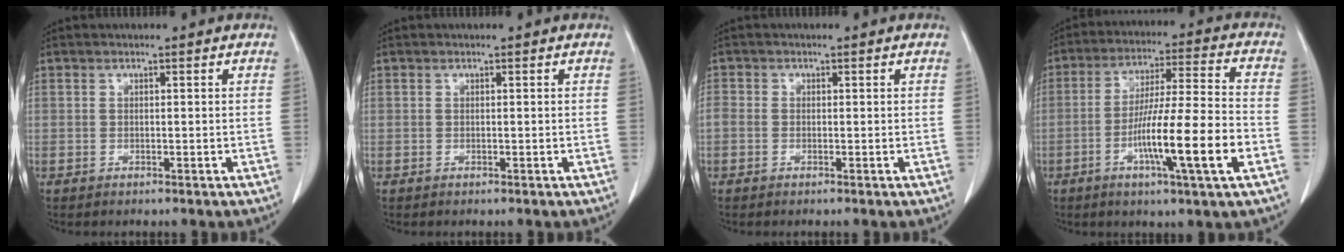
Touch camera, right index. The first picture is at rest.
{"total": 0.0}
{"total": 1.8, "force": [-0.3, 1.5, 1.0], "torque": [-0.027, 0.008, -0.009]}
{"total": 14.5, "force": [-4.9, -0.1, 13.6], "torque": [-0.238, -0.006, -0.086]}